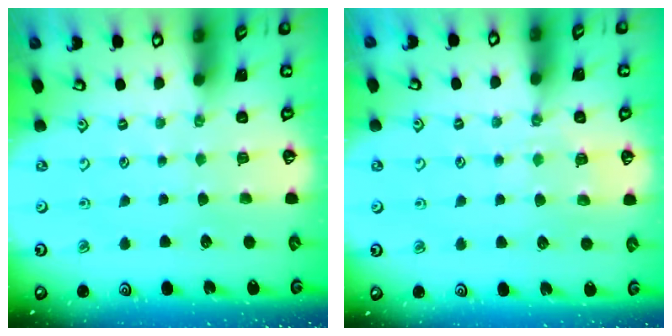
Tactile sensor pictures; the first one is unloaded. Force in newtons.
{"total": 4.7, "press": 4.6, "slide": 0.5}